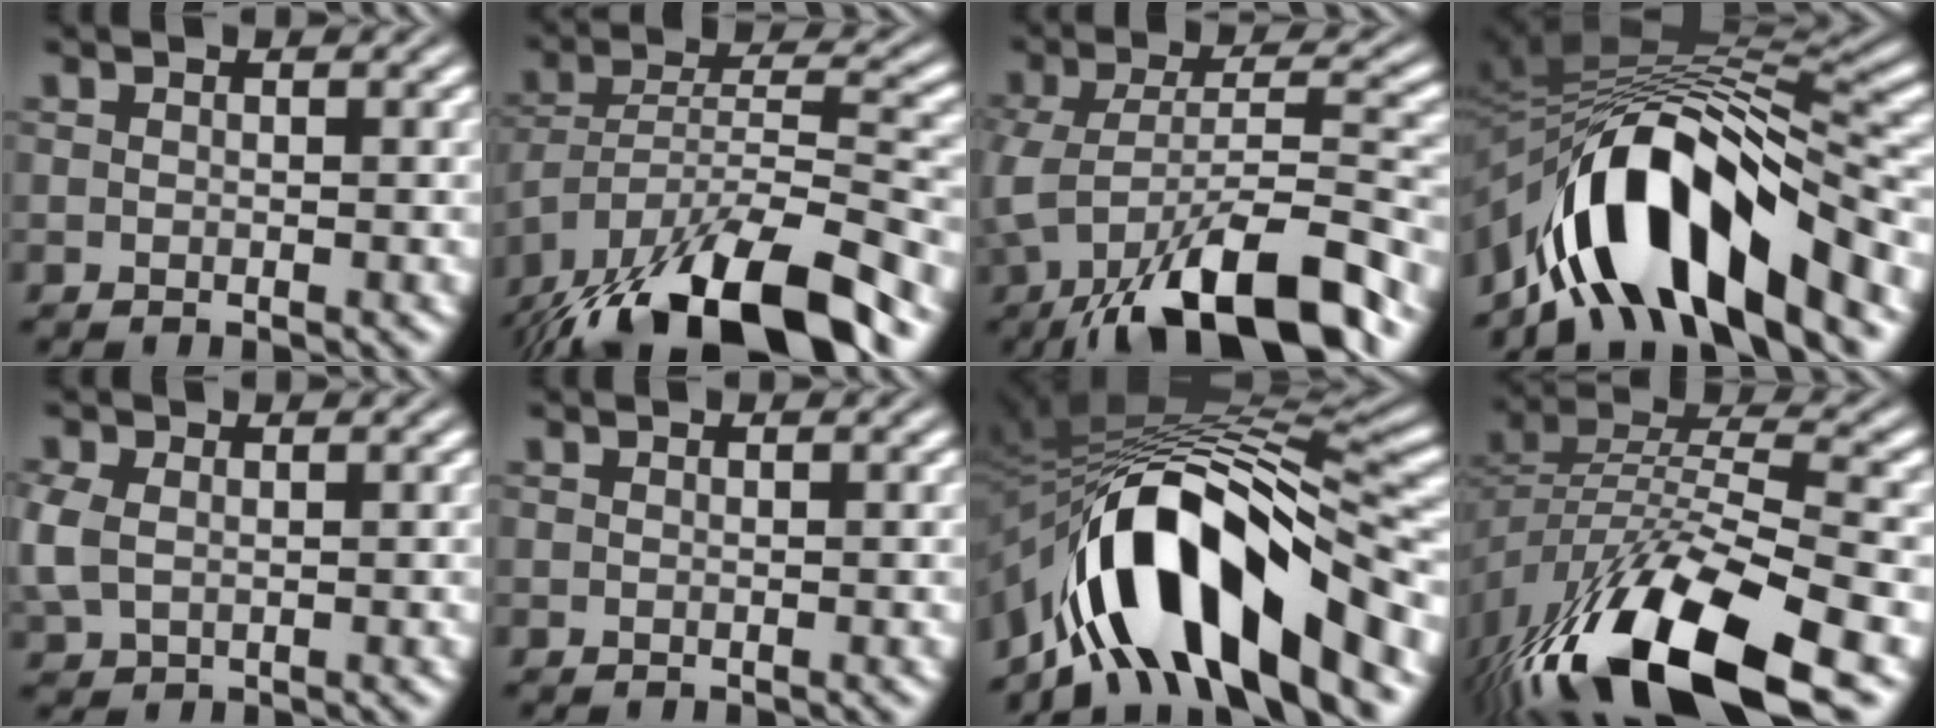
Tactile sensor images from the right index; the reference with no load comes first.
{"total": 11.8, "force": [-6.5, 6.1, 7.8], "torque": [-0.150, -0.043, -0.082]}
{"total": 9.5, "force": [-3.9, 4.0, 7.7], "torque": [-0.143, -0.036, -0.040]}
{"total": 15.1, "force": [-3.8, 7.7, 12.4], "torque": [-0.219, -0.013, -0.054]}
{"total": 1.8, "force": [1.1, 1.2, 0.8], "torque": [-0.035, -0.013, 0.033]}
{"total": 0.0}
{"total": 17.3, "force": [-2.9, 8.6, 14.8], "torque": [-0.250, -0.012, -0.037]}
{"total": 12.0, "force": [-3.5, 6.3, 9.6], "torque": [-0.187, -0.041, -0.037]}